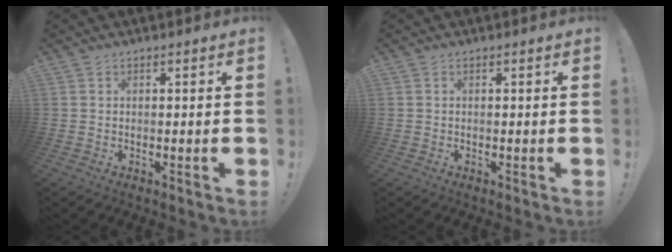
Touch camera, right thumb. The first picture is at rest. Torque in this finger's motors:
{"motor_torque": [0.05, 0.27, -0.08, 0.19, 0.03]}